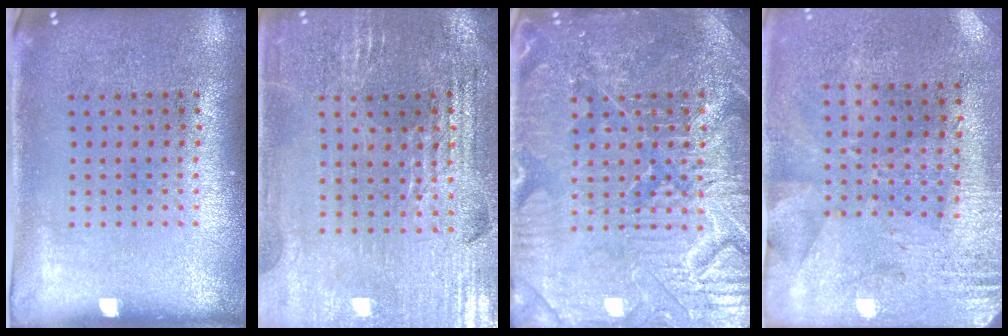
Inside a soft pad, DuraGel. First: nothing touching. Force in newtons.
{"total": 2.9, "press": 2.9, "slide": 0.5}
{"total": 4.5, "press": 4.5, "slide": 0.6}
{"total": 2.8, "press": 2.2, "slide": 1.6}